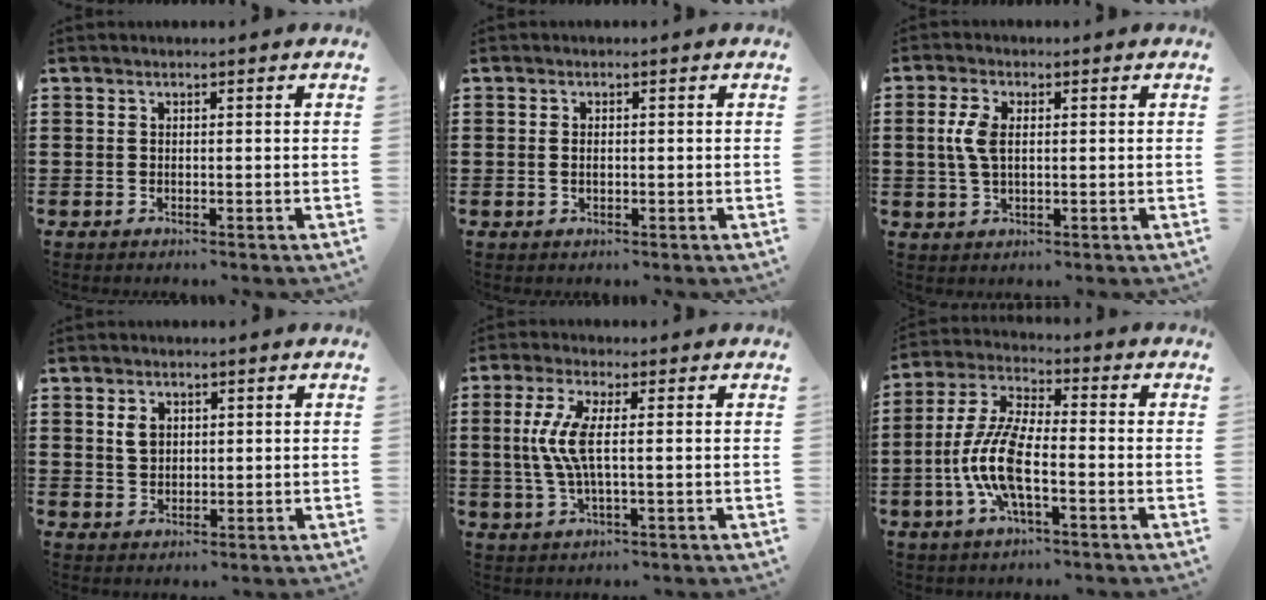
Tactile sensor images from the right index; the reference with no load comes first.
{"total": 1.2, "force": [0.0, 0.7, 1.0], "torque": [-0.022, 0.004, -0.001]}
{"total": 4.5, "force": [0.6, 2.2, 3.9], "torque": [-0.103, 0.001, 0.002]}
{"total": 2.7, "force": [0.9, 1.9, 1.7], "torque": [-0.041, 0.007, 0.016]}
{"total": 6.4, "force": [0.2, 1.3, 6.2], "torque": [-0.151, -0.015, -0.009]}
{"total": 9.4, "force": [-2.5, 3.2, 8.4], "torque": [-0.206, -0.014, -0.056]}